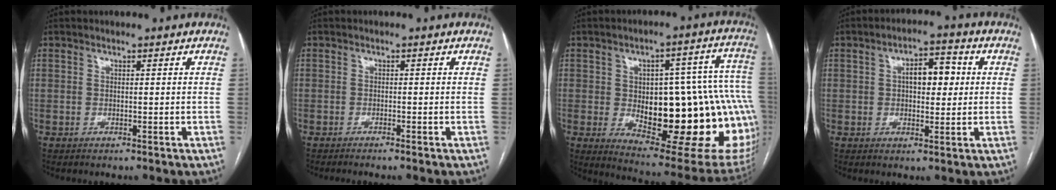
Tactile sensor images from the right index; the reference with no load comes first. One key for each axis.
{"total": 1.9, "fx": -1.5, "fy": -0.5, "fz": 1.0, "tx": -0.014, "ty": 0.003, "tz": -0.022}
{"total": 30.0, "fx": -3.4, "fy": 9.8, "fz": 28.1, "tx": -0.301, "ty": 0.026, "tz": -0.020}
{"total": 6.2, "fx": 1.0, "fy": 2.9, "fz": 5.4, "tx": -0.084, "ty": 0.019, "tz": 0.014}